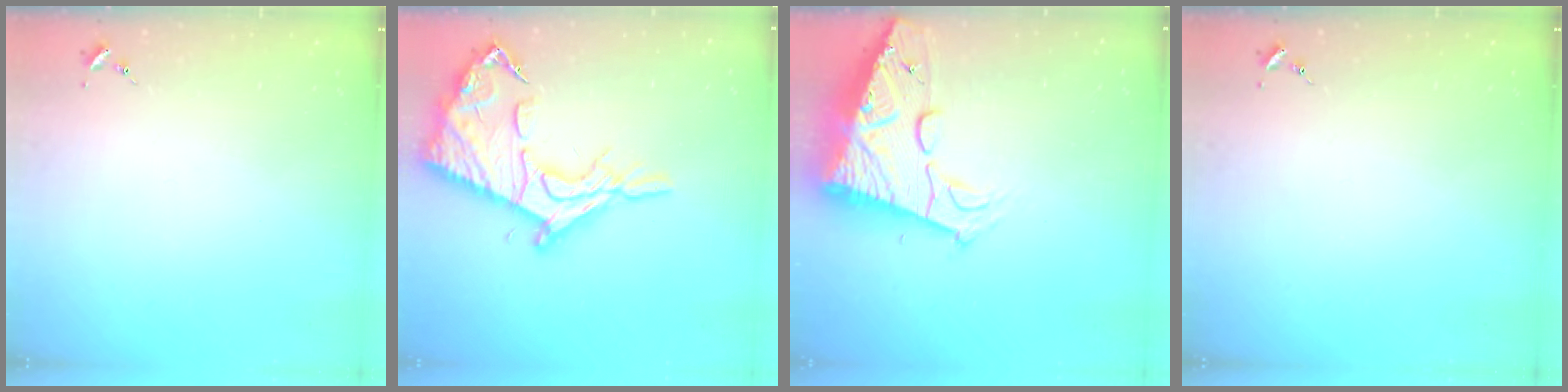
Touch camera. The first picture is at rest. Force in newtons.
{"total": 19.4, "press": 19.4, "slide": 1.4}
{"total": 18.3, "press": 18.2, "slide": 1.7}
{"total": 0.0}